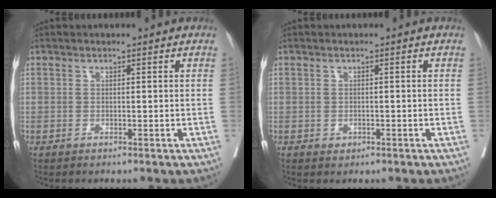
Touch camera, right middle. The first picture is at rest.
{"total": 1.0, "force": [-0.4, 0.8, 0.5], "torque": [-0.006, 0.003, 0.000]}